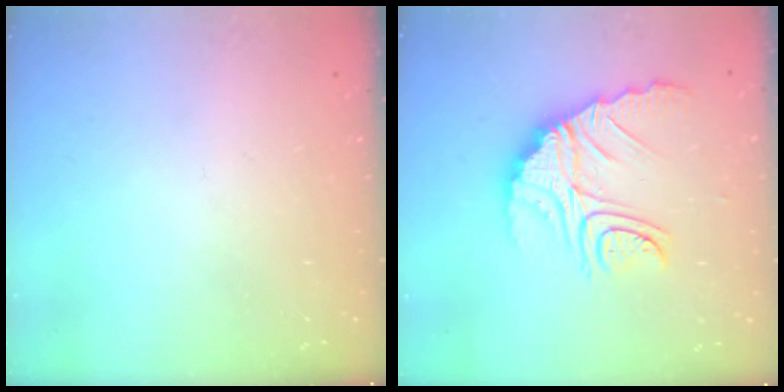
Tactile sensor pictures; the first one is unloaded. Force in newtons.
{"total": 15.5, "press": 15.4, "slide": 1.8}